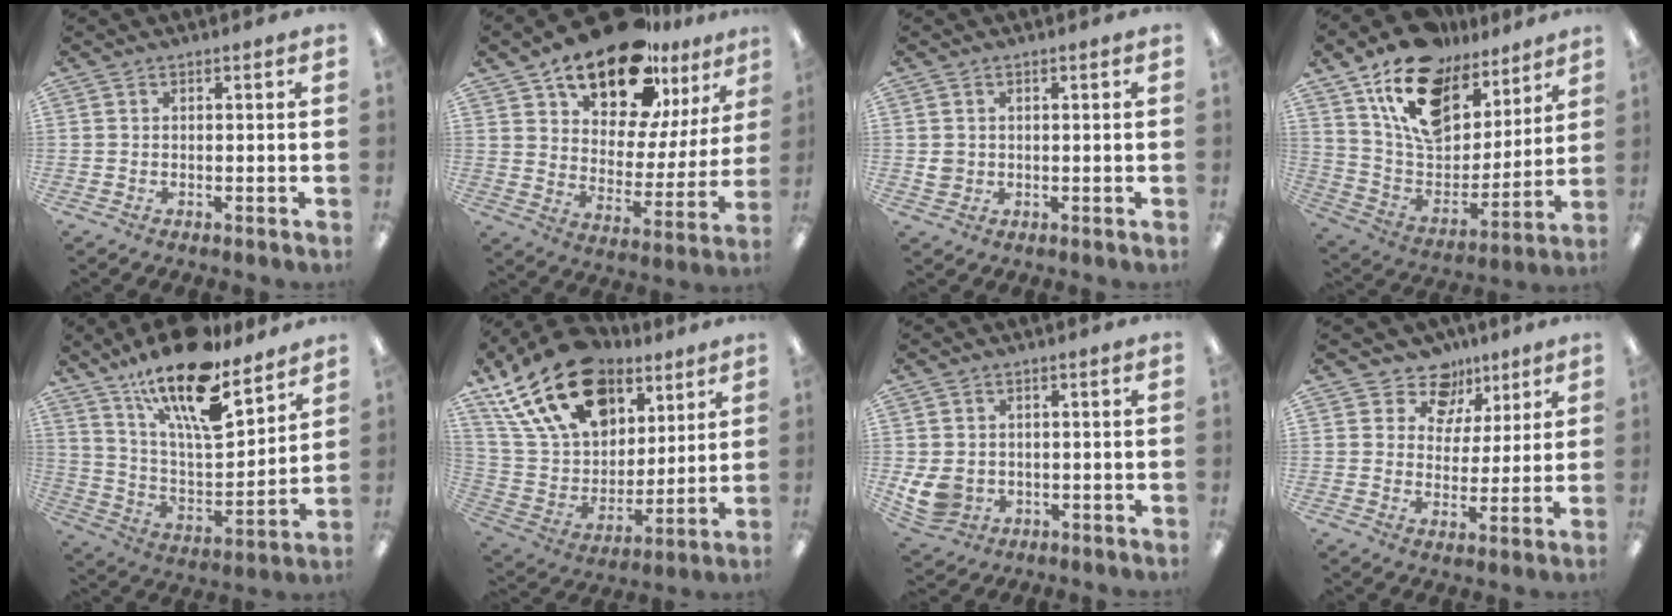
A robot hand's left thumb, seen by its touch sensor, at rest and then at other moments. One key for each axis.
{"total": 20.0, "fx": 15.1, "fy": 8.7, "fz": 9.7, "tx": -0.163, "ty": -0.095, "tz": 0.263}
{"total": 2.4, "fx": 0.5, "fy": 2.3, "fz": 0.7, "tx": -0.007, "ty": 0.001, "tz": 0.008}
{"total": 18.6, "fx": 12.1, "fy": 10.8, "fz": 9.1, "tx": -0.161, "ty": -0.066, "tz": 0.218}
{"total": 21.0, "fx": 15.3, "fy": 6.5, "fz": 12.8, "tx": -0.221, "ty": -0.098, "tz": 0.261}
{"total": 23.9, "fx": 14.0, "fy": 14.6, "fz": 12.7, "tx": -0.237, "ty": -0.062, "tz": 0.256}
{"total": 6.7, "fx": -0.4, "fy": 5.7, "fz": 3.5, "tx": -0.075, "ty": 0.002, "tz": -0.006}
{"total": 10.0, "fx": 6.7, "fy": 7.1, "fz": 2.3, "tx": -0.038, "ty": -0.044, "tz": 0.124}